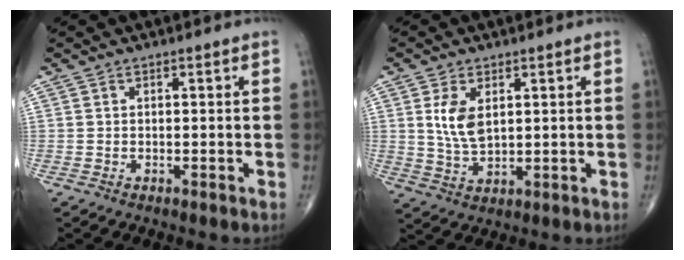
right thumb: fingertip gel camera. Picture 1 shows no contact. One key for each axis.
{"total": 6.5, "fx": 1.9, "fy": 3.5, "fz": 5.1, "tx": -0.093, "ty": -0.012, "tz": 0.045}